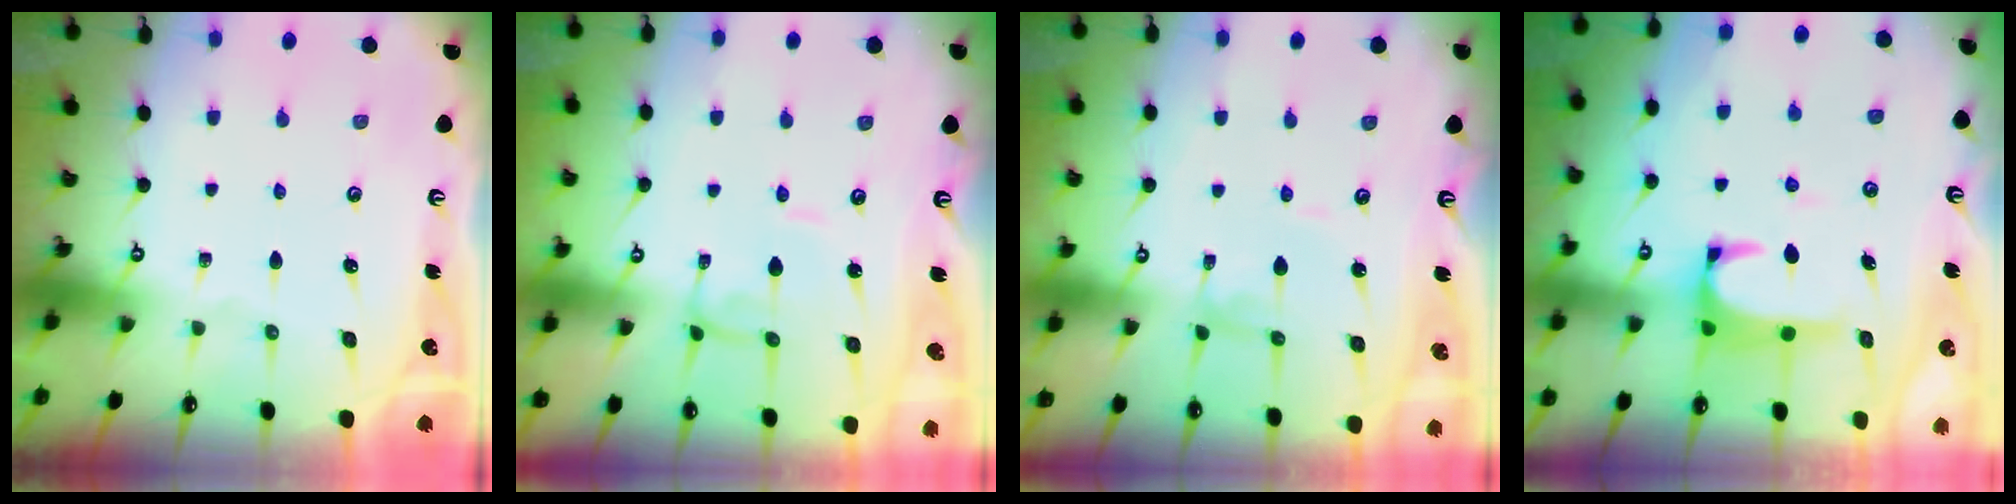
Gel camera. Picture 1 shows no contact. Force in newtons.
{"total": 2.0, "press": 2.0, "slide": 0.1}
{"total": 2.6, "press": 2.6, "slide": 0.0}
{"total": 2.5, "press": 2.4, "slide": 0.8}